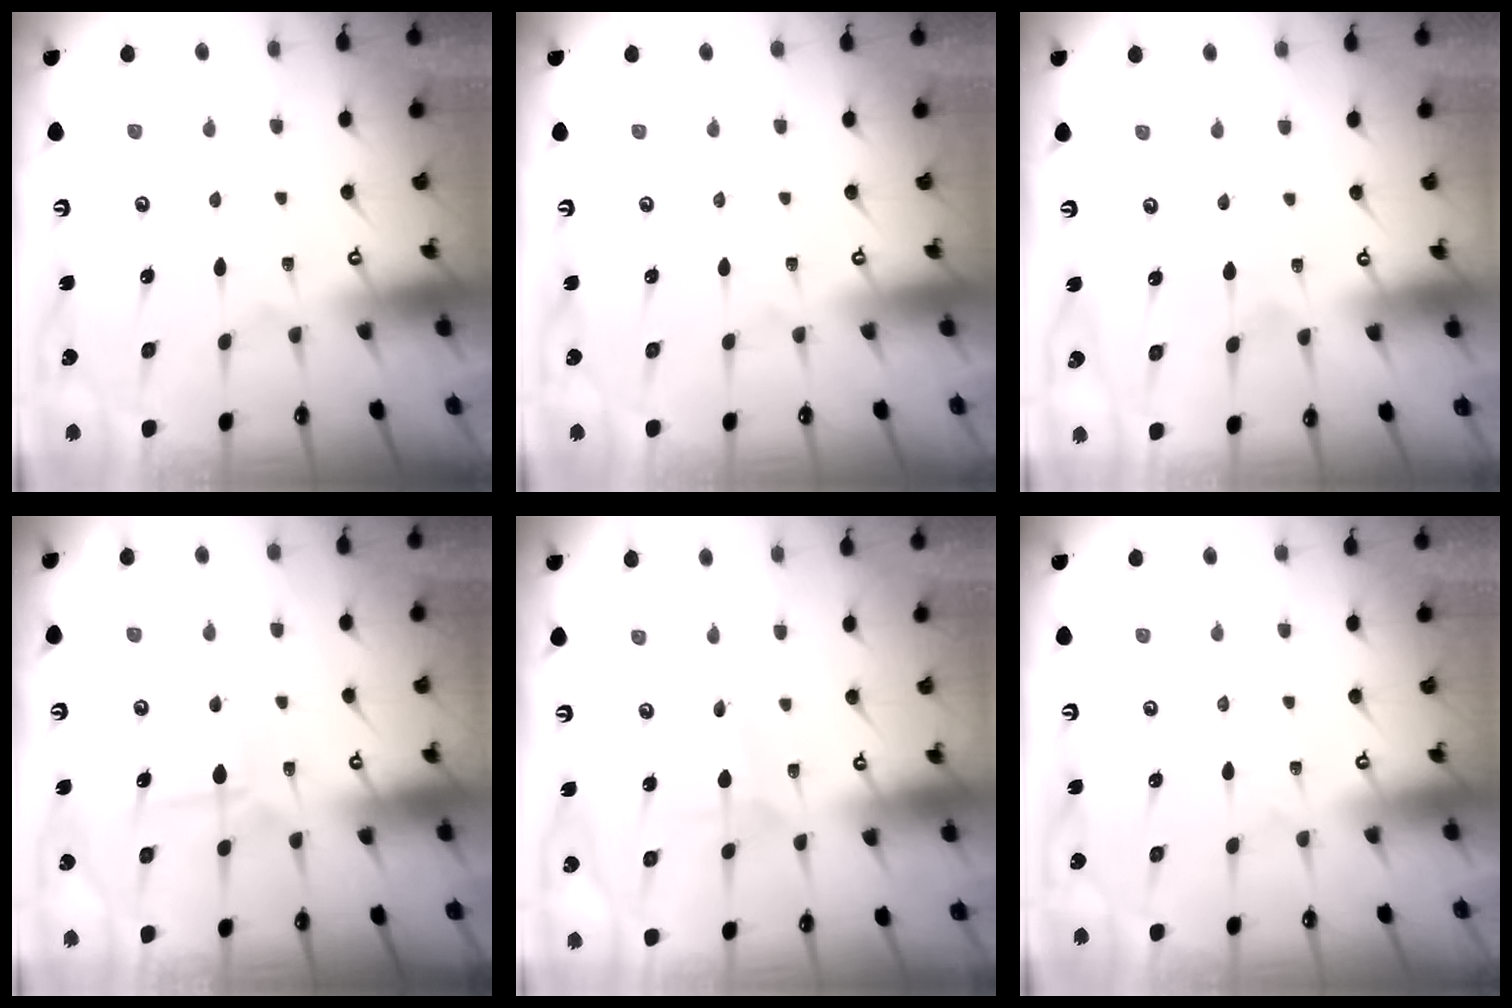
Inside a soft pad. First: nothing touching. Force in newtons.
{"total": 0.0}
{"total": 2.5, "press": 2.5, "slide": 0.2}
{"total": 6.8, "press": 6.7, "slide": 0.8}
{"total": 2.8, "press": 2.7, "slide": 0.3}
{"total": 0.0}